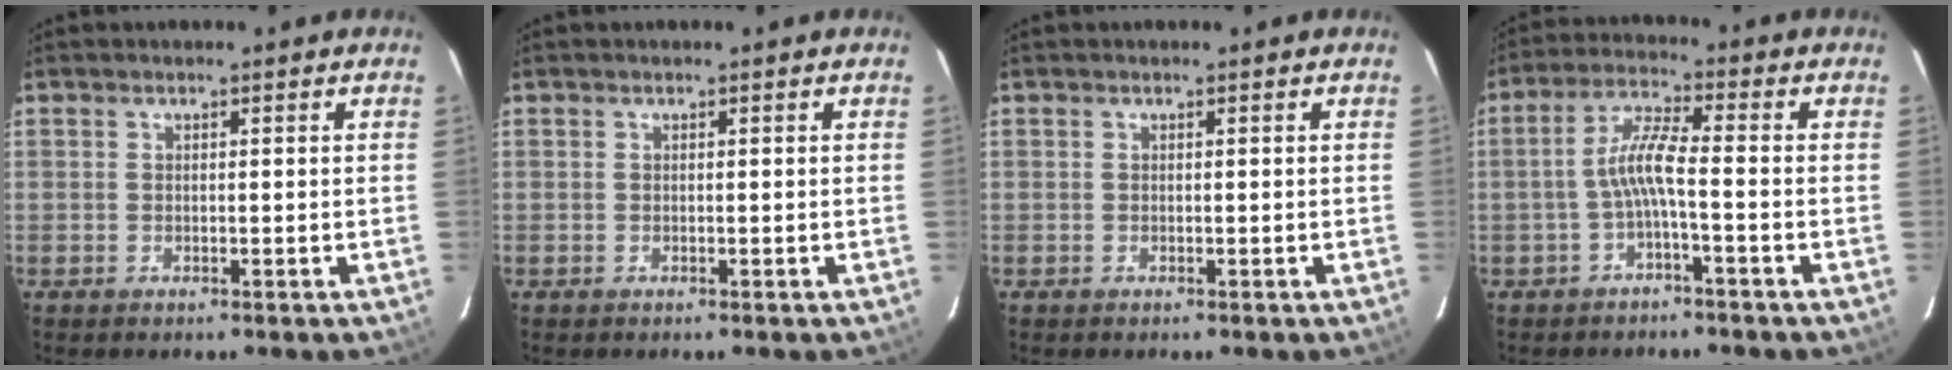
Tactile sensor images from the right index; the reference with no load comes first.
{"total": 0.0}
{"total": 0.0}
{"total": 5.4, "force": [-1.9, 0.3, 5.0], "torque": [-0.114, 0.013, -0.036]}